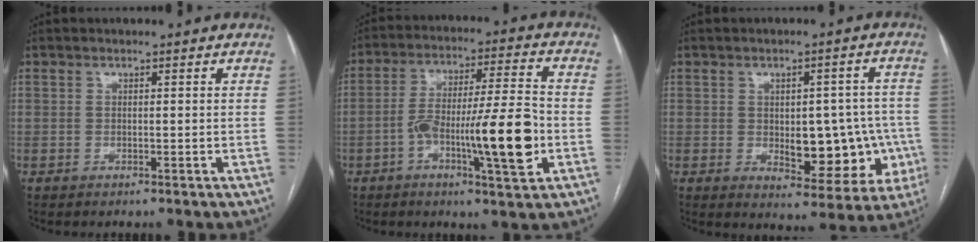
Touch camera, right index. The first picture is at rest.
{"total": 13.9, "force": [-4.2, 1.2, 13.2], "torque": [-0.226, 0.010, -0.068]}
{"total": 11.8, "force": [-2.2, 6.1, 9.9], "torque": [-0.107, 0.018, -0.011]}